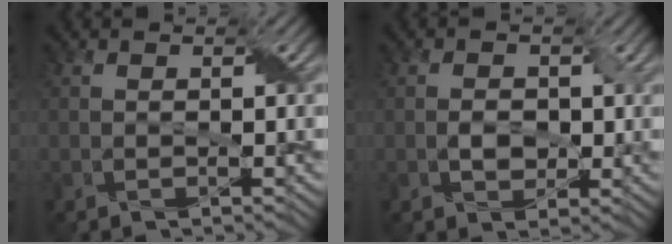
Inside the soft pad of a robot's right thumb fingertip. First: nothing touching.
{"total": 2.6, "force": [-0.1, 2.1, 1.5], "torque": [-0.029, -0.006, -0.002]}